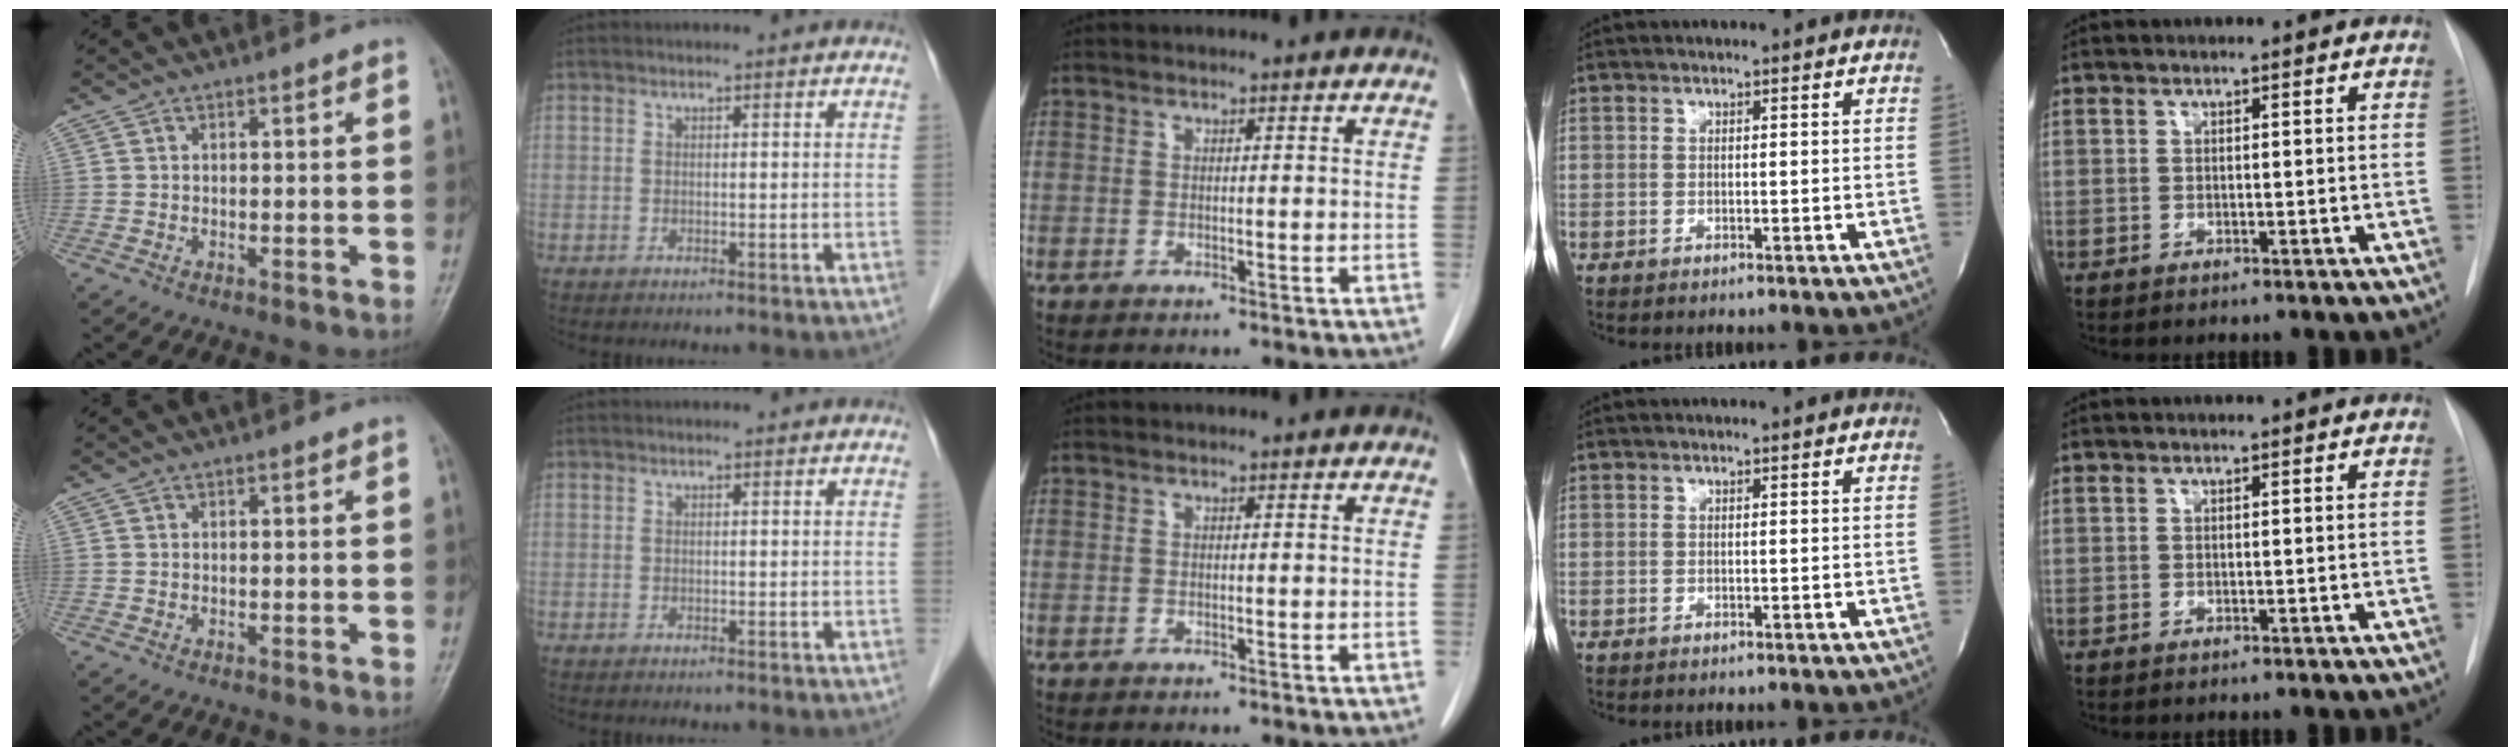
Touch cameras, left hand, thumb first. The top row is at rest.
{}